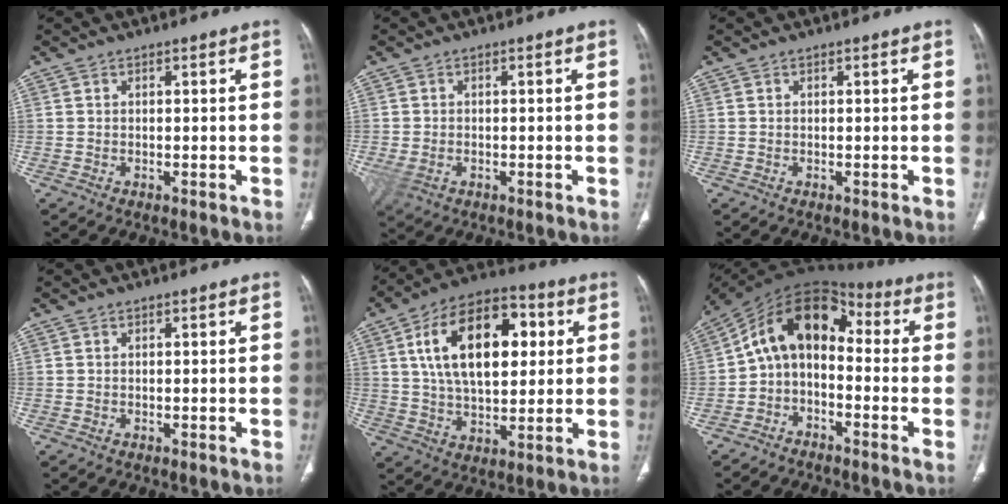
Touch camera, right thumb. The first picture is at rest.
{"total": 3.1, "force": [-1.0, 2.2, 1.9], "torque": [-0.048, 0.000, -0.010]}
{"total": 0.0}
{"total": 0.0}
{"total": 20.7, "force": [5.2, 11.5, 16.5], "torque": [-0.248, 0.009, 0.083]}
{"total": 12.8, "force": [-0.9, 8.4, 9.6], "torque": [-0.145, 0.073, -0.035]}